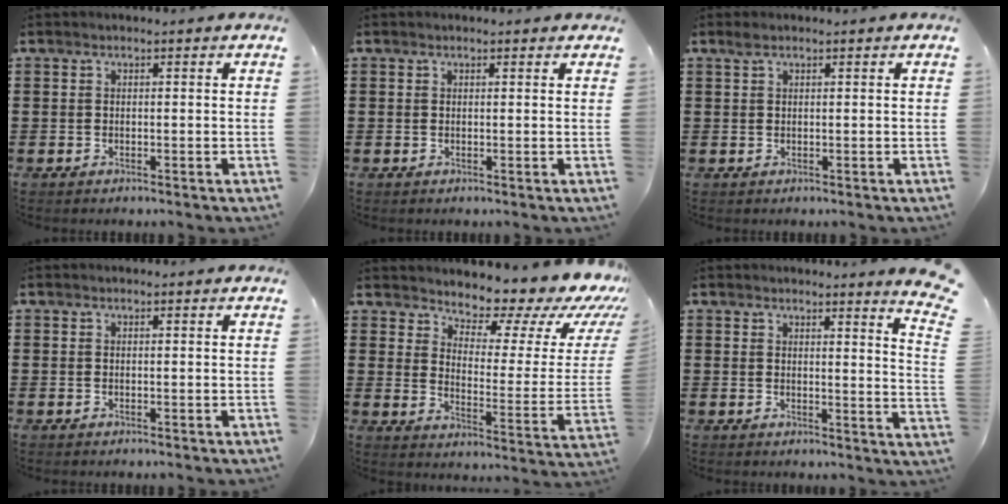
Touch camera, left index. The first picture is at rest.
{"total": 0.9, "force": [0.5, 0.7, 0.1], "torque": [-0.005, 0.005, 0.009]}
{"total": 0.8, "force": [0.5, 0.2, 0.6], "torque": [-0.013, 0.003, 0.008]}
{"total": 0.0}
{"total": 6.2, "force": [5.7, 1.9, 1.6], "torque": [-0.033, -0.058, 0.090]}
{"total": 3.5, "force": [3.0, -0.8, 1.6], "torque": [-0.028, -0.022, 0.049]}